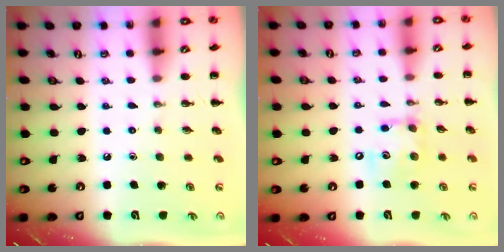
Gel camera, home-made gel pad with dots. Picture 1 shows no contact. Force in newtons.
{"total": 10.8, "press": 10.6, "slide": 1.6}